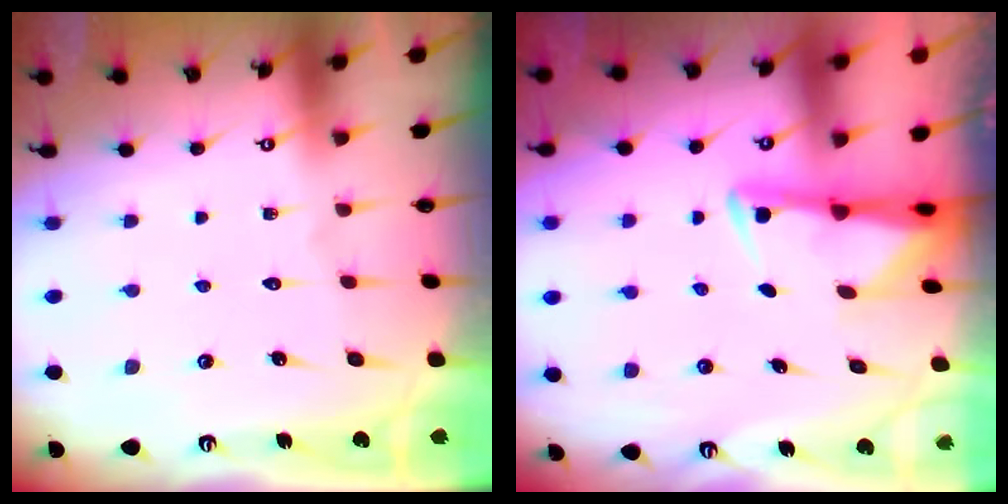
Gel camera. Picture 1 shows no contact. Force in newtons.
{"total": 3.0, "press": 3.0, "slide": 0.6}